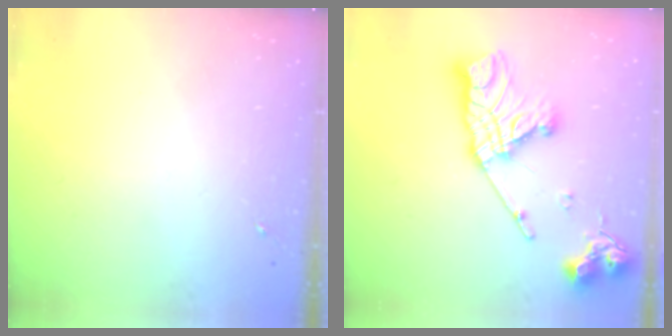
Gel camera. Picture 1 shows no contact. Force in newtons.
{"total": 20.7, "press": 20.6, "slide": 1.9}